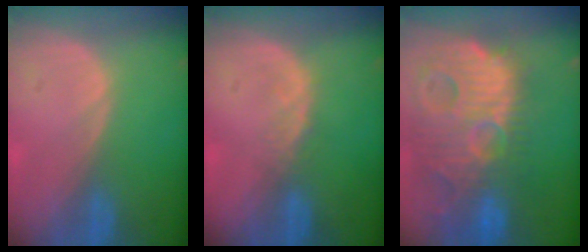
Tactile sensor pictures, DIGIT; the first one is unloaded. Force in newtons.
{"total": 1.4, "press": 1.4, "slide": 0.2}
{"total": 14.8, "press": 12.8, "slide": 7.5}